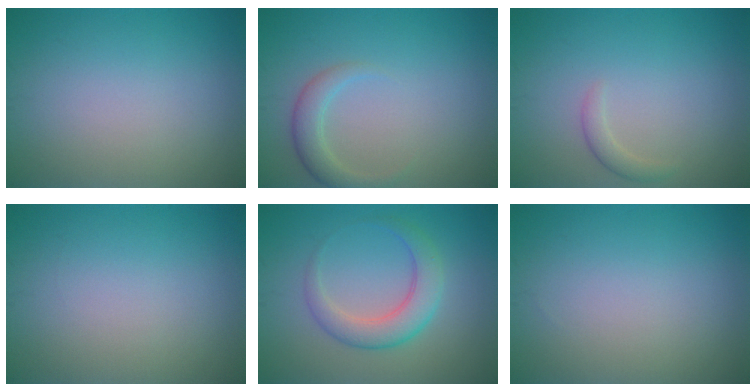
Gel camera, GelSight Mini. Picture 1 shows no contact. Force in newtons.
{"total": 2.4, "press": 2.4, "slide": 0.2}
{"total": 1.2, "press": 1.2, "slide": 0.1}
{"total": 0.0}
{"total": 3.8, "press": 3.8, "slide": 0.2}
{"total": 0.0}